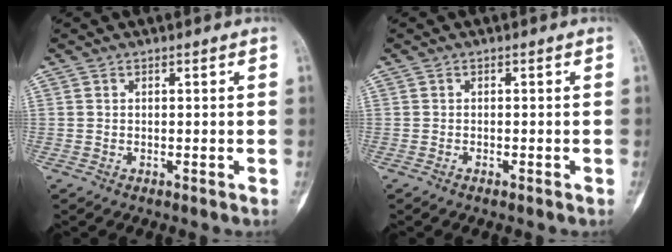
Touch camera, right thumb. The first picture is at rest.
{"total": 0.7, "force": [-0.5, 0.2, 0.4], "torque": [-0.010, 0.003, -0.008]}